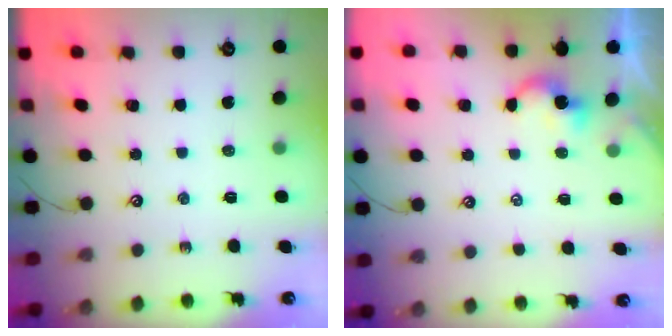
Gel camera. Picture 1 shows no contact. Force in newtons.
{"total": 2.9, "press": 2.9, "slide": 0.2}